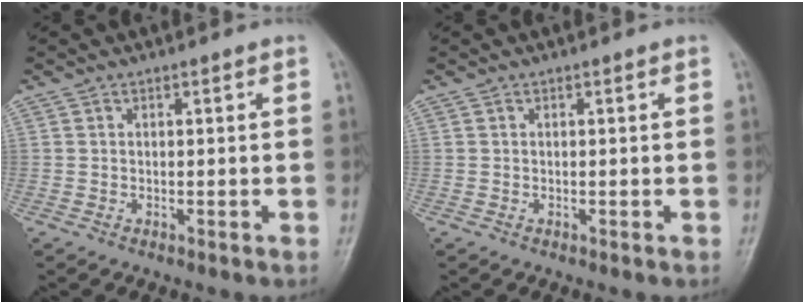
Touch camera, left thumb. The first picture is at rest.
{"total": 0.0}